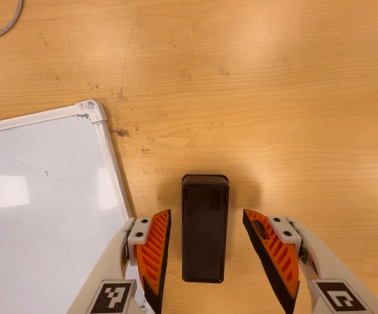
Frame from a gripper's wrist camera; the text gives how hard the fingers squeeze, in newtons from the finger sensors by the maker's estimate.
{"total": 0.0}